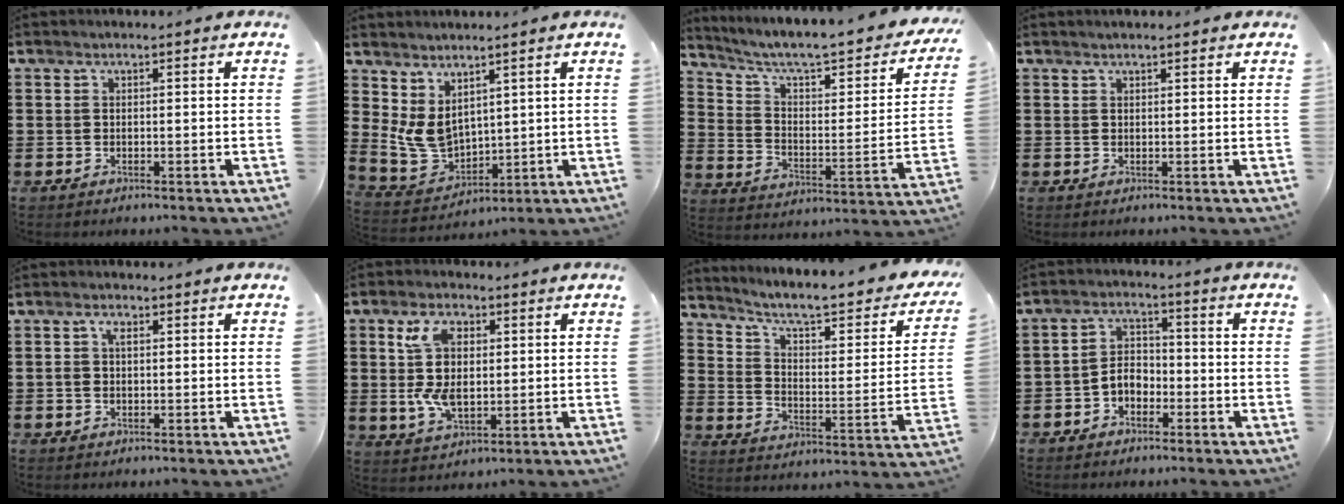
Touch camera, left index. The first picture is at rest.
{"total": 6.1, "force": [3.2, 4.4, 2.9], "torque": [-0.093, -0.011, 0.063]}
{"total": 5.9, "force": [4.5, 1.2, 3.6], "torque": [-0.082, -0.043, 0.069]}
{"total": 0.8, "force": [0.7, 0.1, 0.4], "torque": [-0.008, 0.001, 0.013]}
{"total": 1.7, "force": [0.3, 0.9, 1.5], "torque": [-0.039, 0.004, 0.001]}
{"total": 9.3, "force": [1.4, 5.2, 7.5], "torque": [-0.175, 0.010, 0.020]}
{"total": 5.8, "force": [4.4, 1.0, 3.6], "torque": [-0.083, -0.038, 0.064]}
{"total": 3.8, "force": [-2.1, 2.5, 2.0], "torque": [-0.046, 0.009, -0.045]}